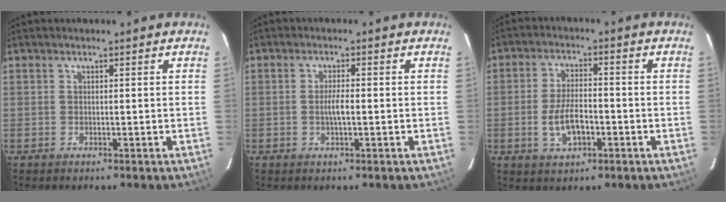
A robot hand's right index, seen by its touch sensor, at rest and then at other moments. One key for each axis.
{"total": 2.6, "fx": -0.5, "fy": 0.4, "fz": 2.6, "tx": -0.048, "ty": 0.000, "tz": -0.010}
{"total": 7.2, "fx": -2.3, "fy": 3.2, "fz": 6.0, "tx": -0.121, "ty": 0.000, "tz": -0.037}